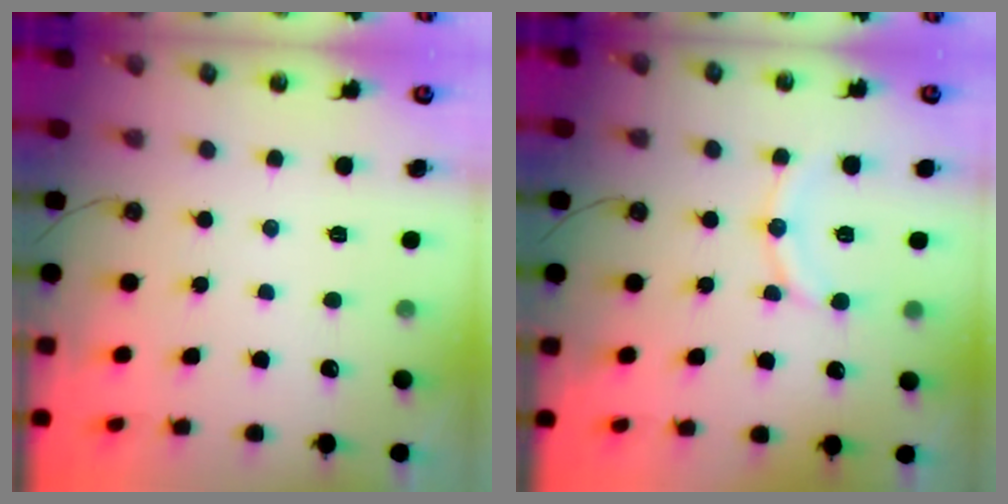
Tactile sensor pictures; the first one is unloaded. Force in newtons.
{"total": 9.6, "press": 9.2, "slide": 2.8}